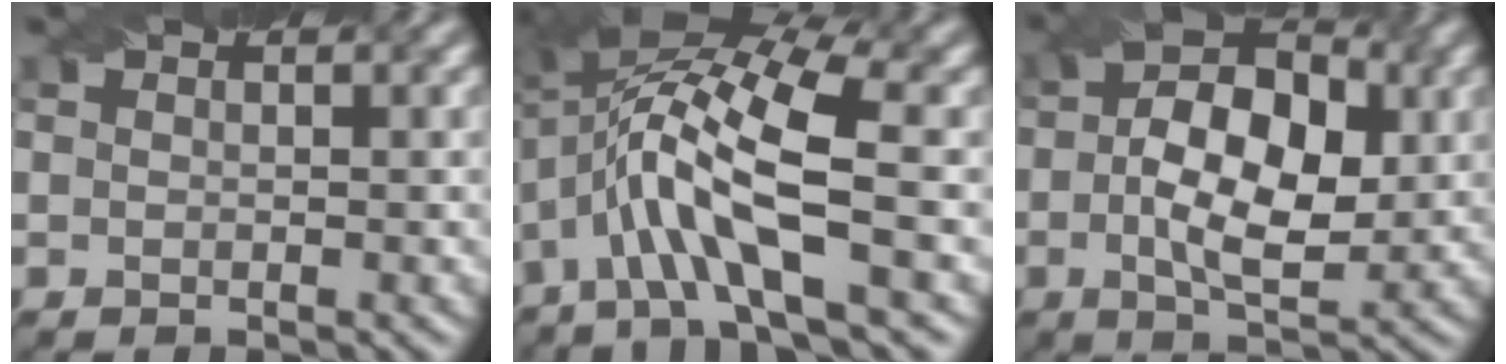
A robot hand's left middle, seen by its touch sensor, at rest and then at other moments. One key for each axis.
{"total": 10.2, "fx": -1.2, "fy": 3.1, "fz": 9.6, "tx": -0.184, "ty": 0.017, "tz": -0.032}
{"total": 8.7, "fx": 0.3, "fy": 4.8, "fz": 7.3, "tx": -0.128, "ty": 0.008, "tz": -0.002}